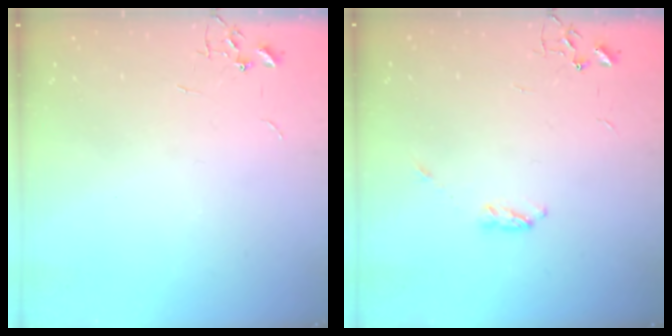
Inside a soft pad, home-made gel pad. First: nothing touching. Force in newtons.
{"total": 3.6, "press": 3.6, "slide": 0.6}